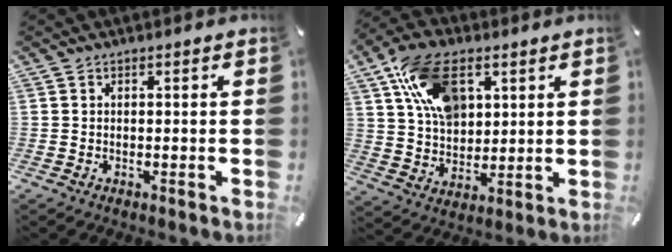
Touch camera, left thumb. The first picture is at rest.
{"total": 14.8, "force": [6.3, 9.6, 9.4], "torque": [-0.194, 0.002, 0.120]}